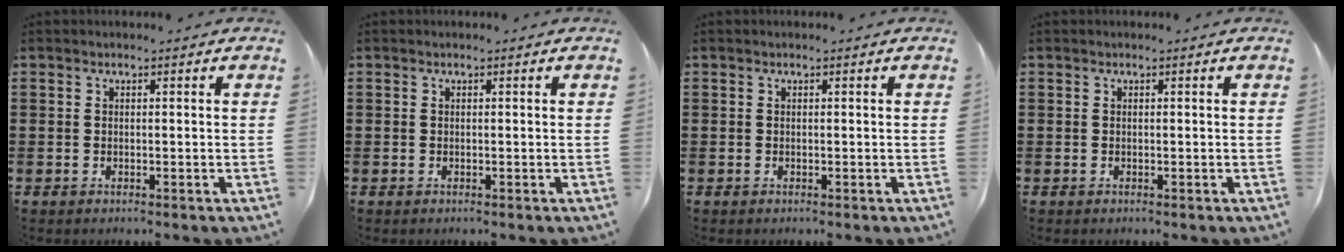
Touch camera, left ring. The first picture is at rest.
{"total": 0.0}
{"total": 0.0}
{"total": 0.0}